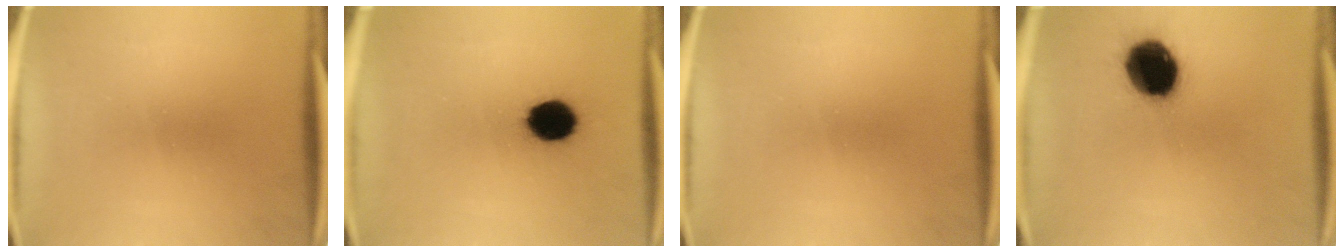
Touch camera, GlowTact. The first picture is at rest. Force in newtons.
{"total": 10.5}
{"total": 0.0}
{"total": 16.8}